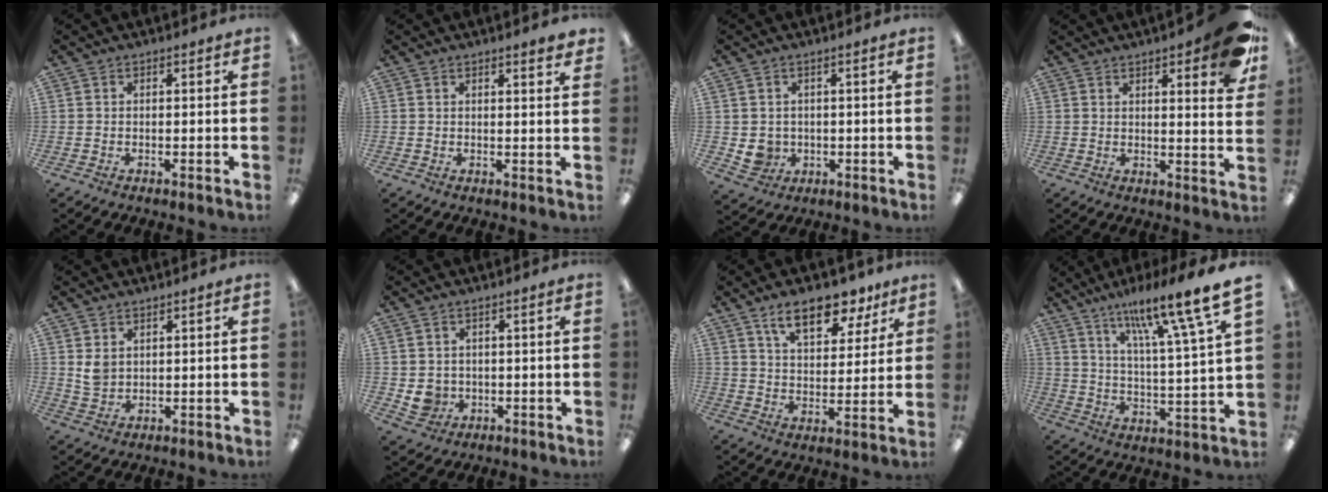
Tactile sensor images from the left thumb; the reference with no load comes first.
{"total": 2.0, "force": [1.8, -0.1, 0.8], "torque": [-0.012, -0.007, 0.031]}
{"total": 3.8, "force": [0.7, 3.6, 1.0], "torque": [-0.024, -0.002, 0.015]}
{"total": 9.5, "force": [6.0, 2.1, 7.0], "torque": [-0.090, -0.030, 0.096]}
{"total": 3.6, "force": [1.9, 2.4, 1.8], "torque": [-0.030, -0.003, 0.036]}
{"total": 3.9, "force": [0.6, 3.7, 1.1], "torque": [-0.026, 0.001, 0.012]}
{"total": 13.1, "force": [9.1, 6.1, 7.2], "torque": [-0.107, -0.037, 0.160]}
{"total": 16.2, "force": [12.4, 1.6, 10.3], "torque": [-0.167, -0.083, 0.195]}